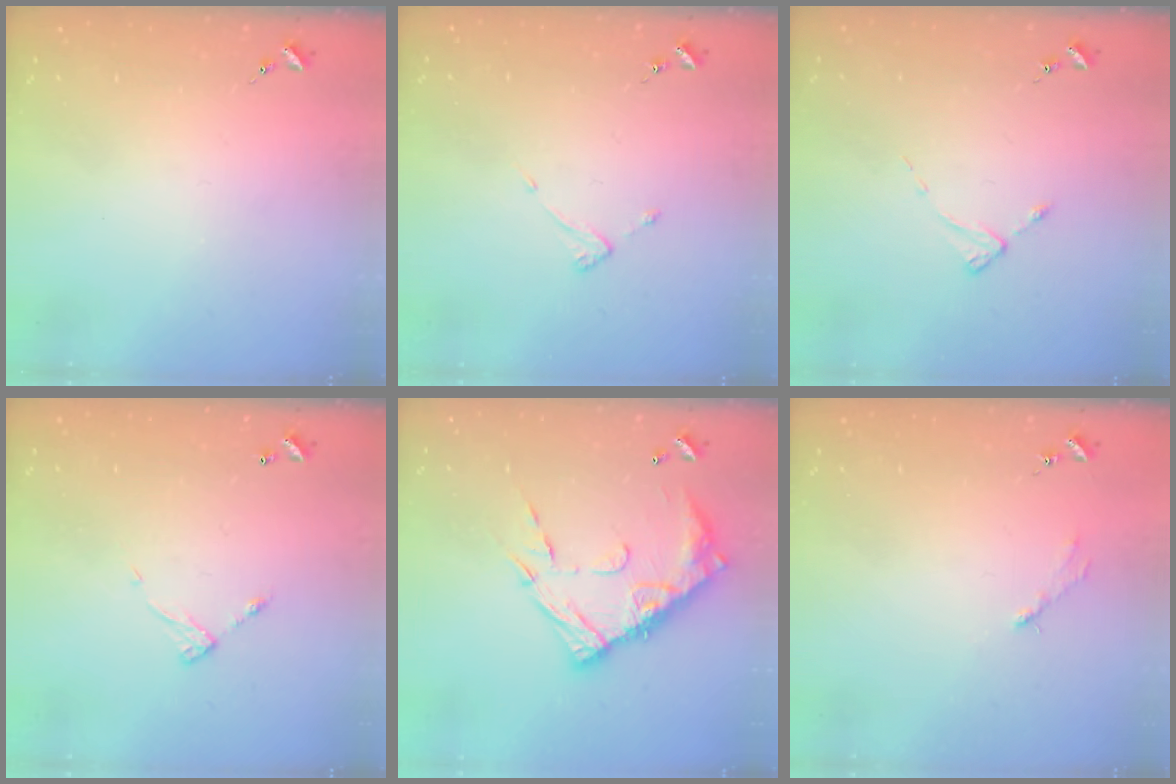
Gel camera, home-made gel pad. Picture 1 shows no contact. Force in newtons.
{"total": 3.6, "press": 3.6, "slide": 0.2}
{"total": 1.9, "press": 1.8, "slide": 0.3}
{"total": 6.4, "press": 6.4, "slide": 0.4}
{"total": 17.2, "press": 17.1, "slide": 1.4}
{"total": 2.6, "press": 2.6, "slide": 0.3}